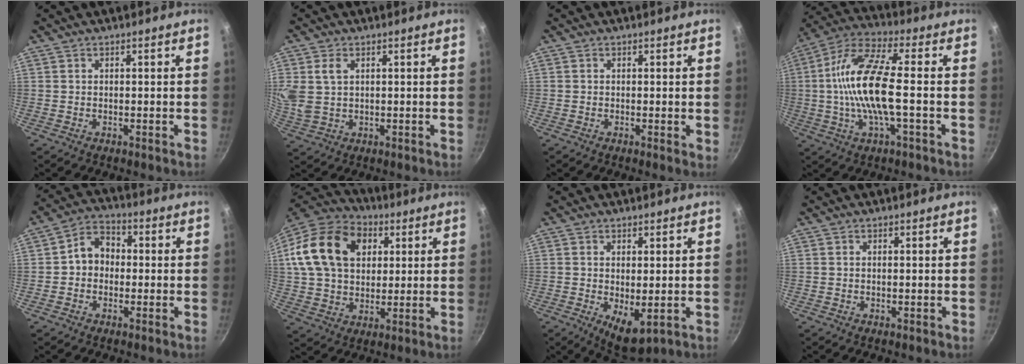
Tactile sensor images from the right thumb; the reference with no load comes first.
{"total": 6.6, "force": [2.0, 4.5, 4.4], "torque": [-0.089, -0.003, 0.044]}
{"total": 0.7, "force": [0.1, 0.2, 0.7], "torque": [-0.008, -0.003, -0.002]}
{"total": 14.1, "force": [-1.0, 3.9, 13.6], "torque": [-0.269, 0.028, -0.031]}
{"total": 6.8, "force": [-0.2, 5.6, 3.9], "torque": [-0.031, 0.021, -0.020]}
{"total": 22.2, "force": [6.3, 16.0, 14.1], "torque": [-0.246, 0.017, 0.104]}
{"total": 6.4, "force": [-0.5, 2.8, 5.7], "torque": [-0.075, -0.017, 0.004]}
{"total": 0.0}